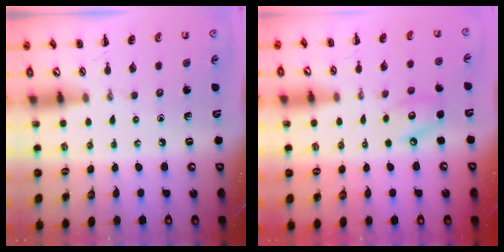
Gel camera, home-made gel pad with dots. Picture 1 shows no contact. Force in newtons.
{"total": 6.7, "press": 6.6, "slide": 0.9}